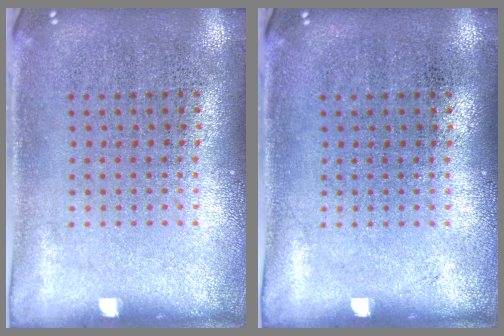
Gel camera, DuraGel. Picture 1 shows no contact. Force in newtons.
{"total": 0.0}